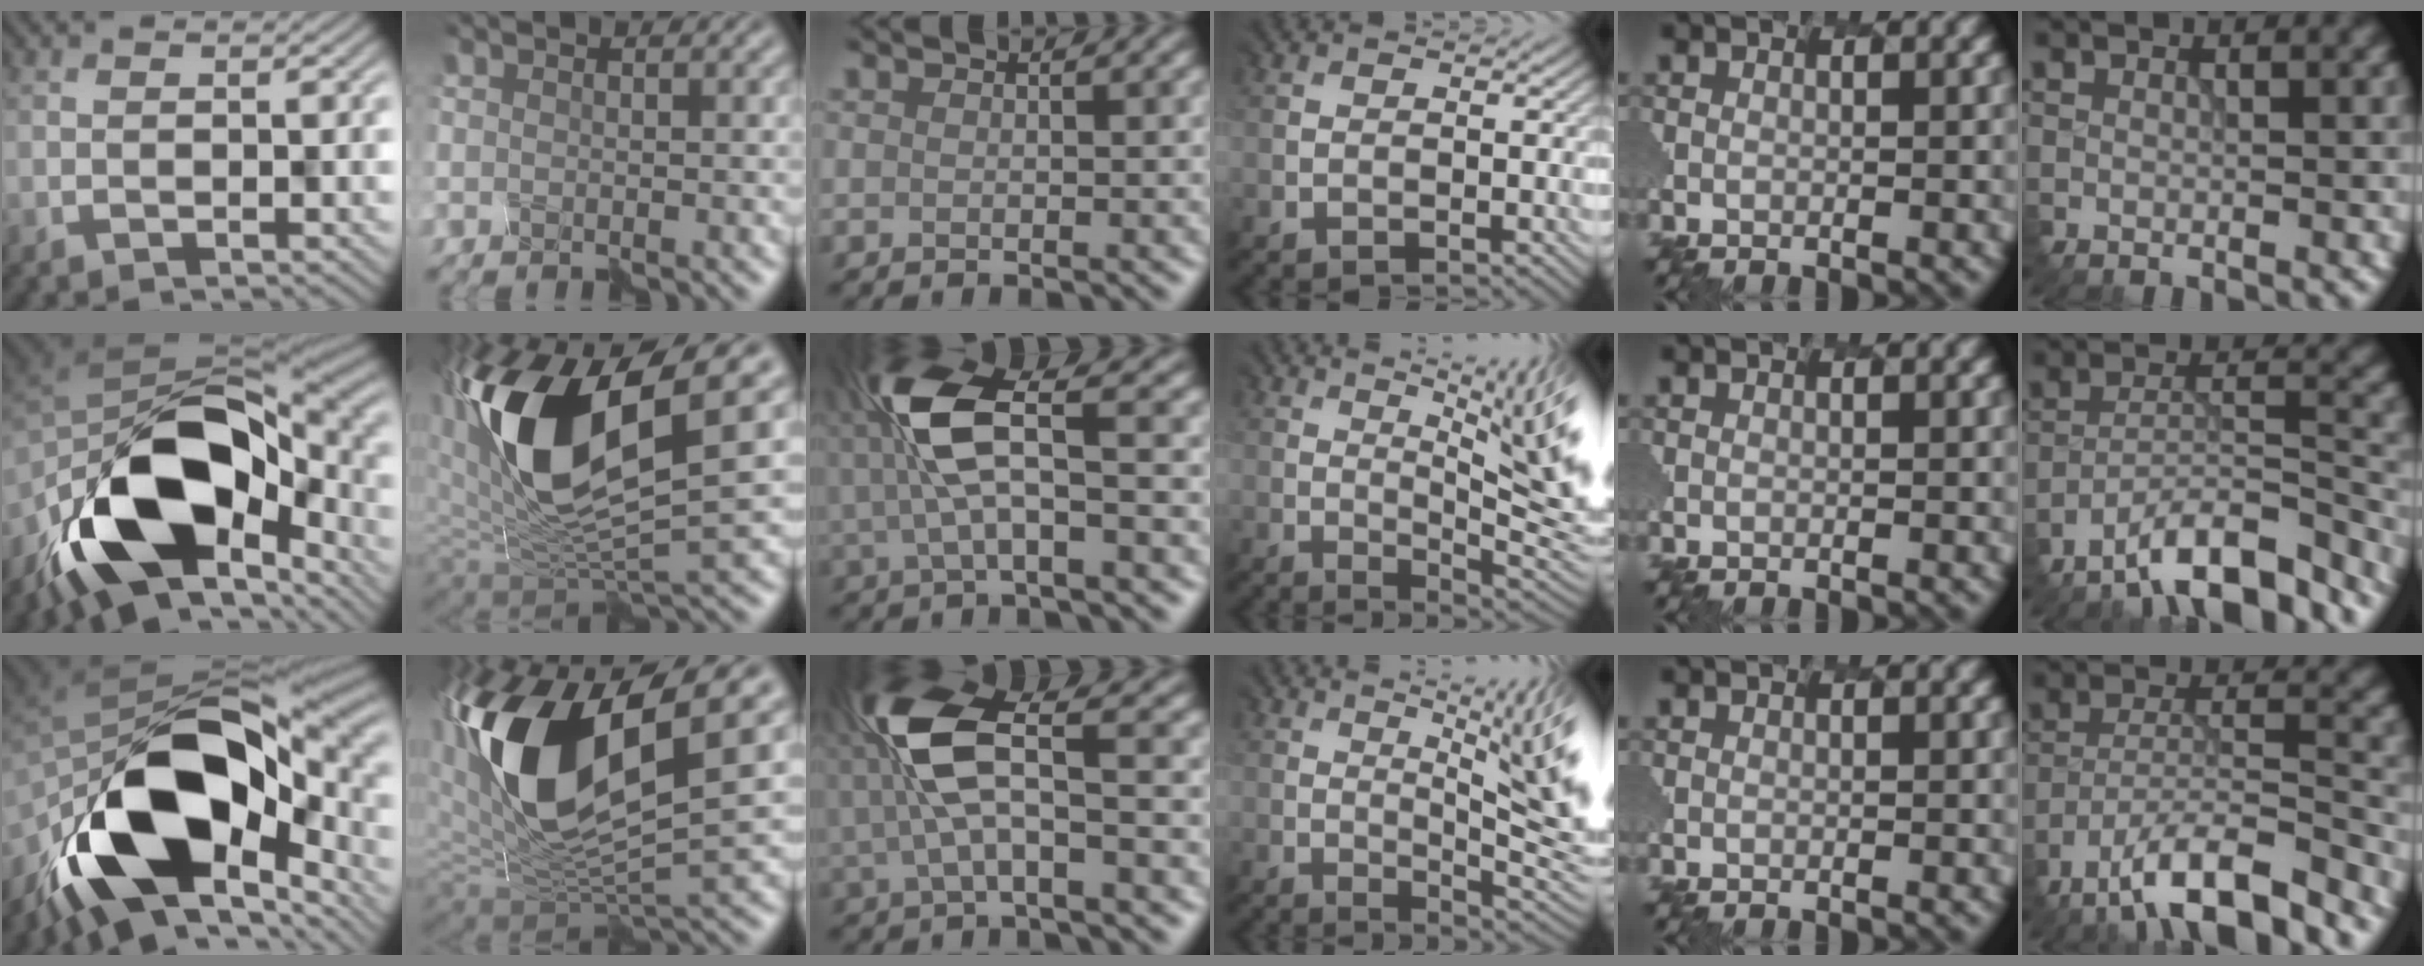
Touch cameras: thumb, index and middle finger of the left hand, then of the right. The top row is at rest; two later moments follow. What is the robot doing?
{"motion": "disassemble", "object": "spray bottle"}